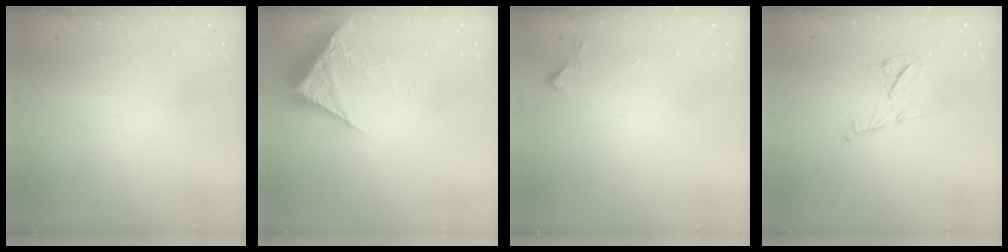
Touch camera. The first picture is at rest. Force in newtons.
{"total": 7.0, "press": 7.0, "slide": 0.2}
{"total": 2.7, "press": 2.6, "slide": 0.4}
{"total": 8.6, "press": 8.6, "slide": 0.7}